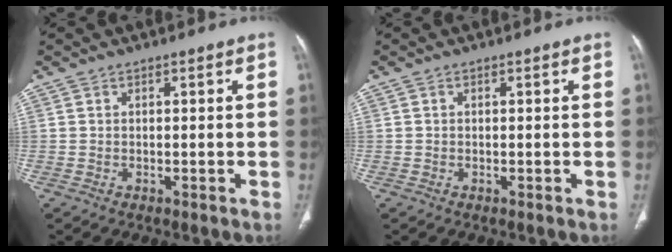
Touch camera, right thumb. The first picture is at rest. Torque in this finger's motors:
{"motor_torque": [-0.10, -0.21, -0.18, 0.07, 0.08]}